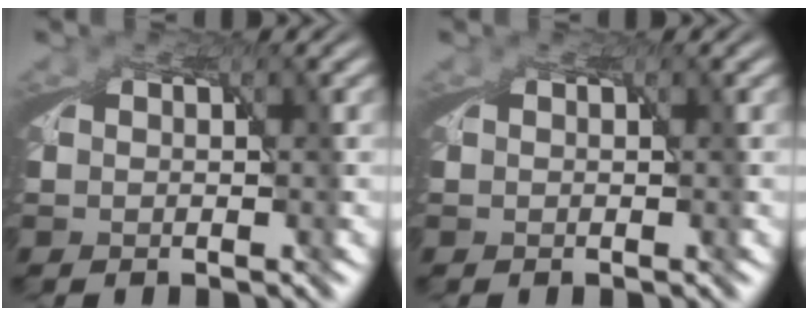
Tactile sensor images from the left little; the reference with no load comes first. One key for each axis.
{"total": 0.0}